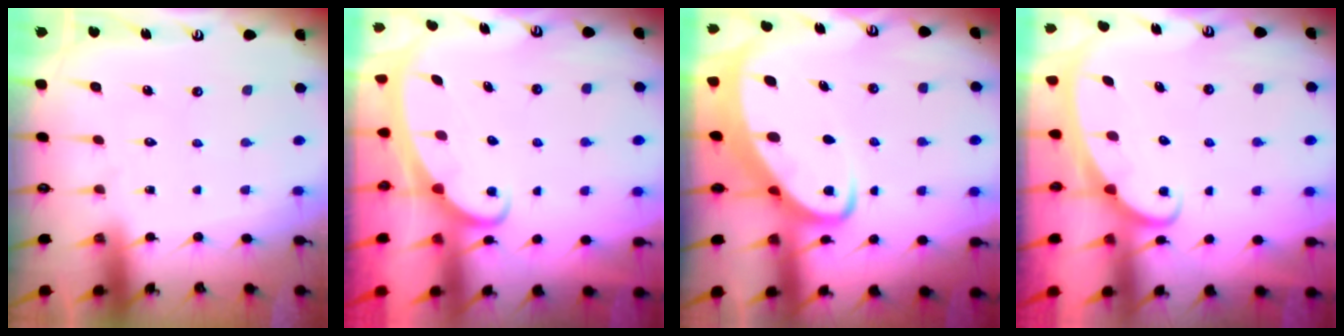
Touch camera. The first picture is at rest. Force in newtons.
{"total": 2.3, "press": 2.2, "slide": 0.3}
{"total": 4.3, "press": 4.2, "slide": 0.4}
{"total": 2.6, "press": 2.6, "slide": 0.3}